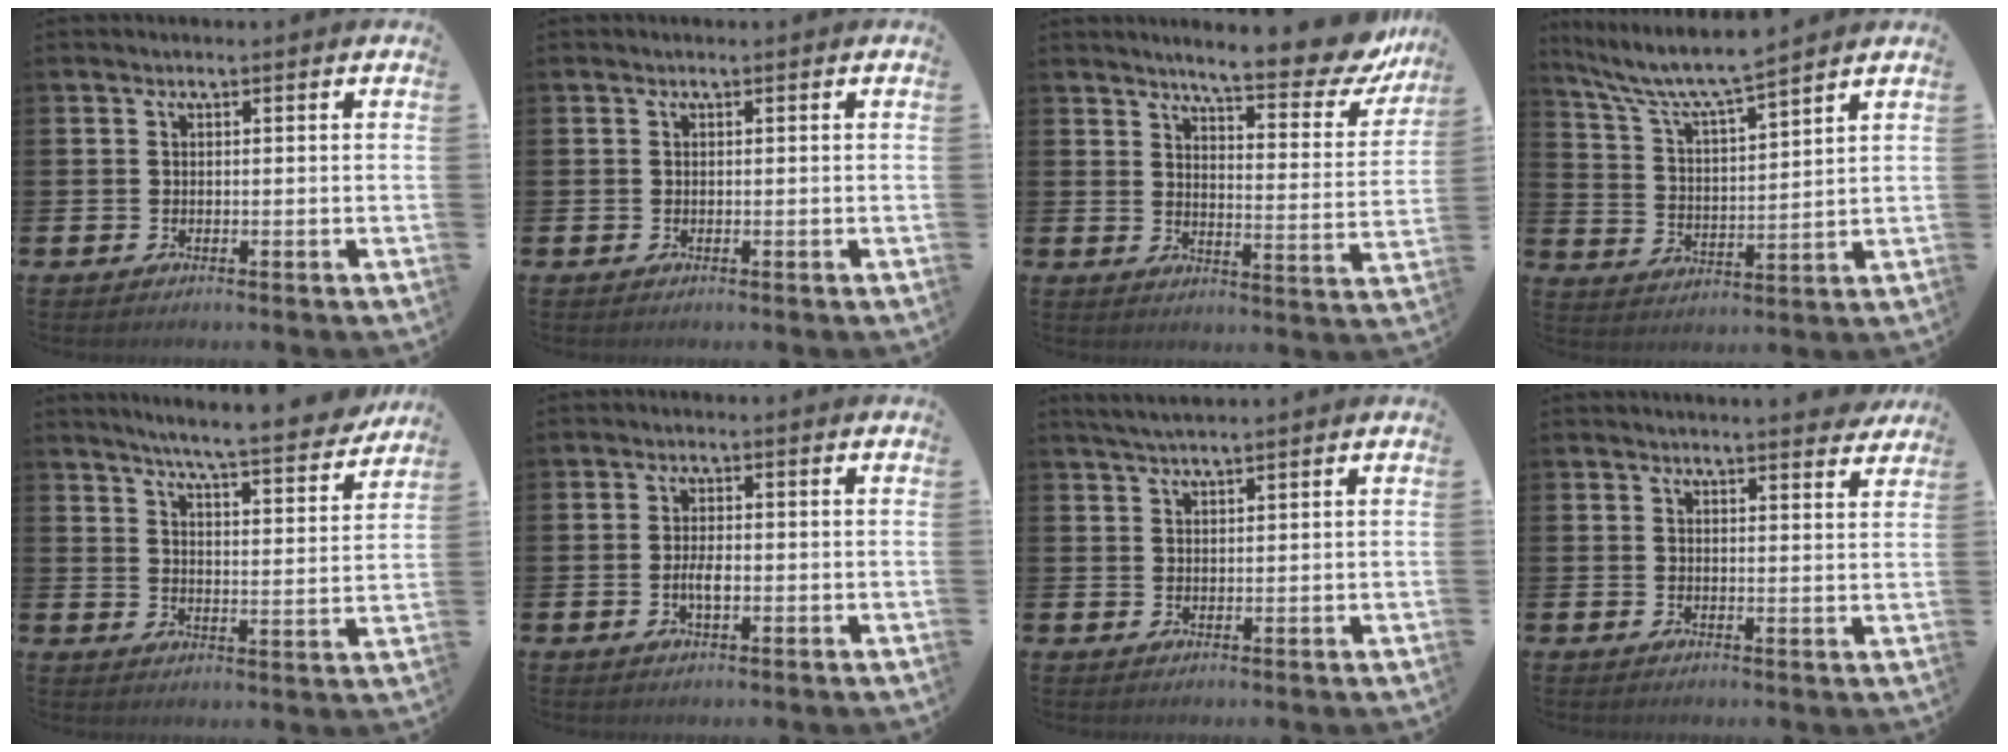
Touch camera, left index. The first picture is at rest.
{"total": 0.0}
{"total": 8.9, "force": [7.9, 1.4, 3.9], "torque": [-0.069, -0.060, 0.131]}
{"total": 7.5, "force": [6.9, 0.6, 2.9], "torque": [-0.090, -0.042, 0.118]}
{"total": 6.6, "force": [6.2, -0.2, 2.2], "torque": [-0.053, -0.050, 0.103]}
{"total": 2.6, "force": [-0.5, 1.1, 2.3], "torque": [-0.032, -0.002, -0.014]}
{"total": 2.5, "force": [2.3, 0.1, 0.8], "torque": [-0.026, 0.001, 0.044]}
{"total": 3.1, "force": [3.1, -0.2, 0.1], "torque": [0.002, -0.021, 0.055]}